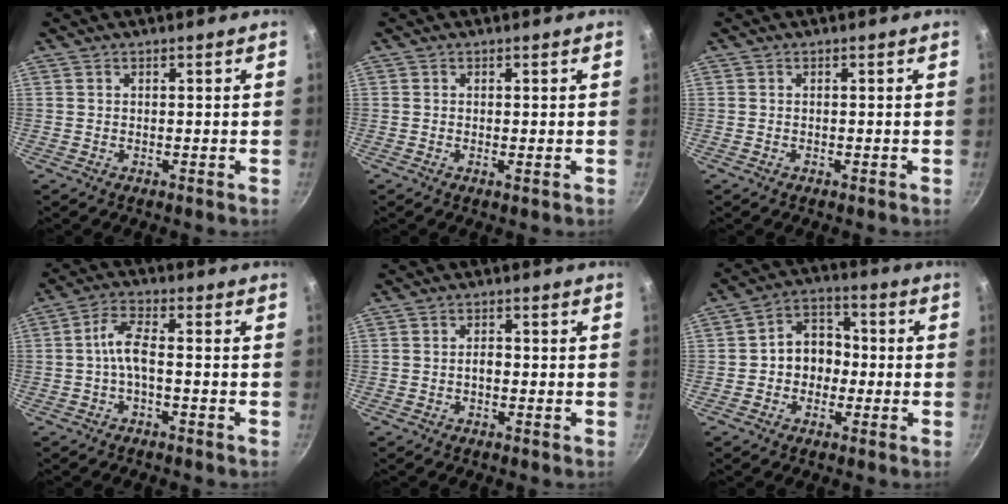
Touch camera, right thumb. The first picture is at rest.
{"total": 0.6, "force": [0.0, 0.1, 0.6], "torque": [-0.012, -0.003, -0.002]}
{"total": 0.0}
{"total": 5.1, "force": [-1.5, 1.7, 4.5], "torque": [-0.103, 0.024, -0.036]}
{"total": 1.7, "force": [-0.5, 1.0, 1.3], "torque": [-0.015, 0.012, -0.010]}
{"total": 8.3, "force": [-1.0, 6.8, 4.7], "torque": [-0.025, 0.031, -0.029]}